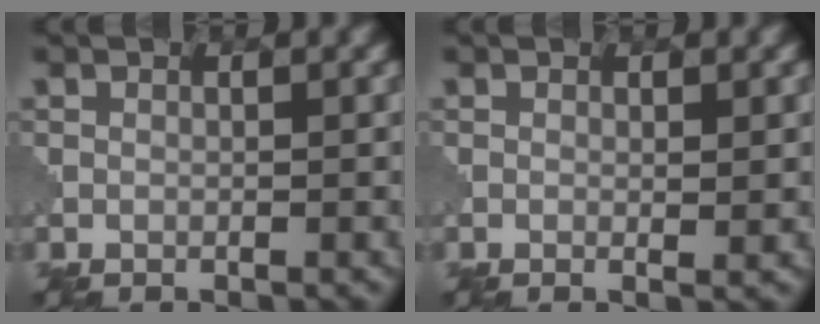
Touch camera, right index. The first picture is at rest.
{"total": 0.8, "force": [0.1, 0.1, 0.8], "torque": [-0.012, -0.003, -0.001]}